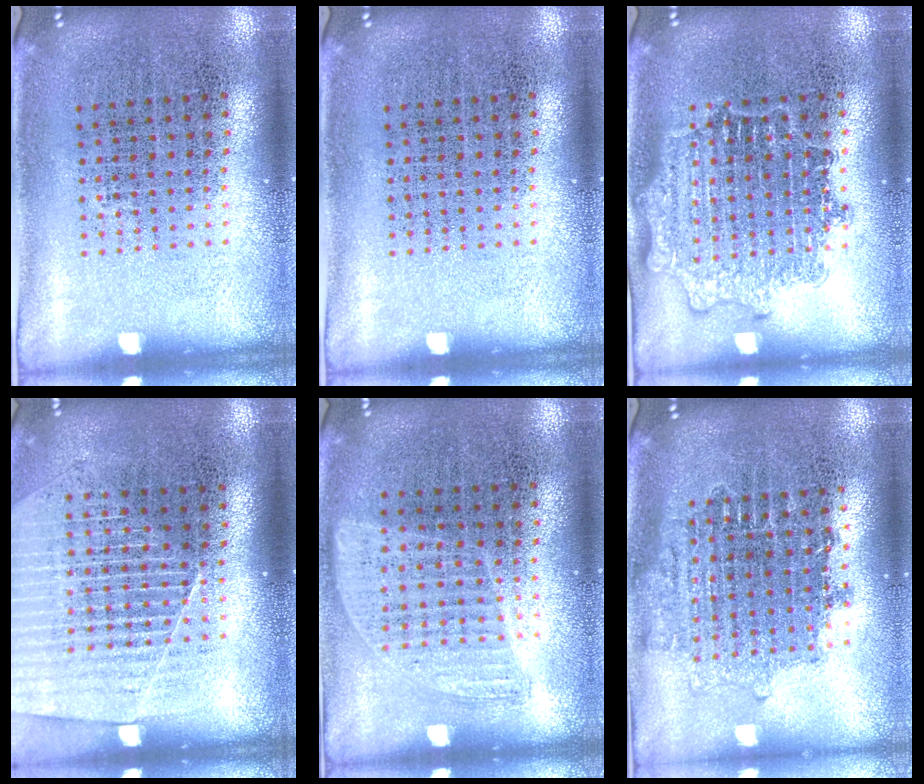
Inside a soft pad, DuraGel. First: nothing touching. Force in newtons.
{"total": 0.0}
{"total": 1.5, "press": 1.5, "slide": 0.2}
{"total": 1.3, "press": 1.3, "slide": 0.3}
{"total": 0.9, "press": 0.8, "slide": 0.4}
{"total": 1.6, "press": 1.3, "slide": 0.9}